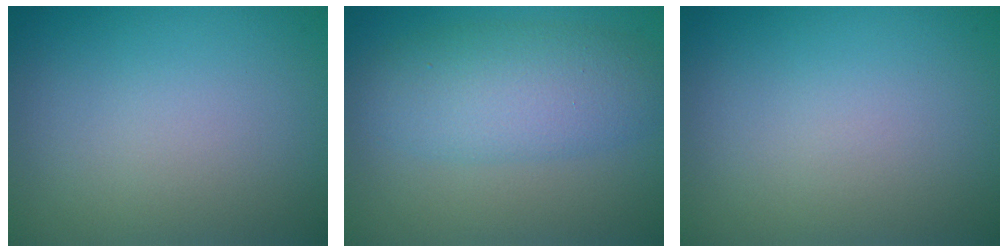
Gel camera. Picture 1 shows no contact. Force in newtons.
{"total": 5.2, "press": 5.2, "slide": 0.1}
{"total": 0.0}